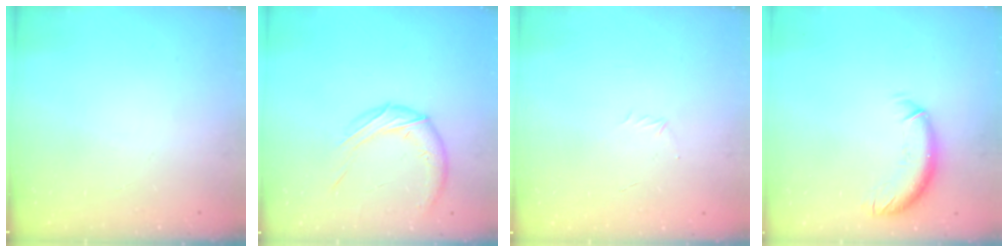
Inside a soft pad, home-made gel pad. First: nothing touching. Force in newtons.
{"total": 10.8, "press": 10.8, "slide": 0.4}
{"total": 2.9, "press": 2.8, "slide": 0.7}
{"total": 10.0, "press": 9.9, "slide": 1.9}